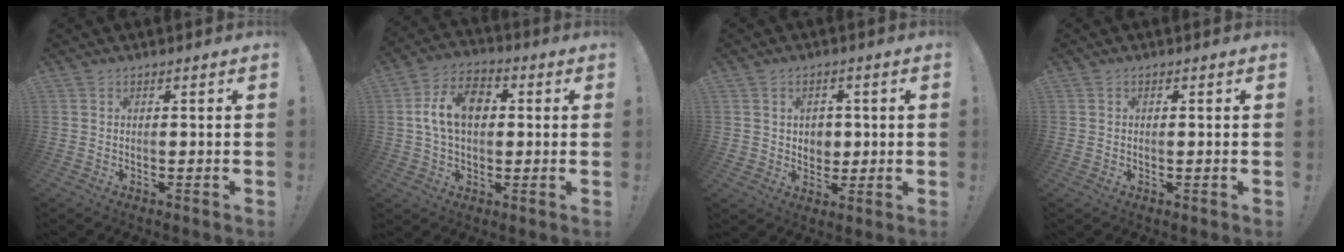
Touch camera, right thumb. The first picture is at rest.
{"total": 11.3, "force": [1.7, 8.0, 7.8], "torque": [-0.129, 0.013, 0.032]}
{"total": 5.7, "force": [1.6, 5.3, 1.5], "torque": [-0.014, -0.011, 0.029]}
{"total": 0.0}